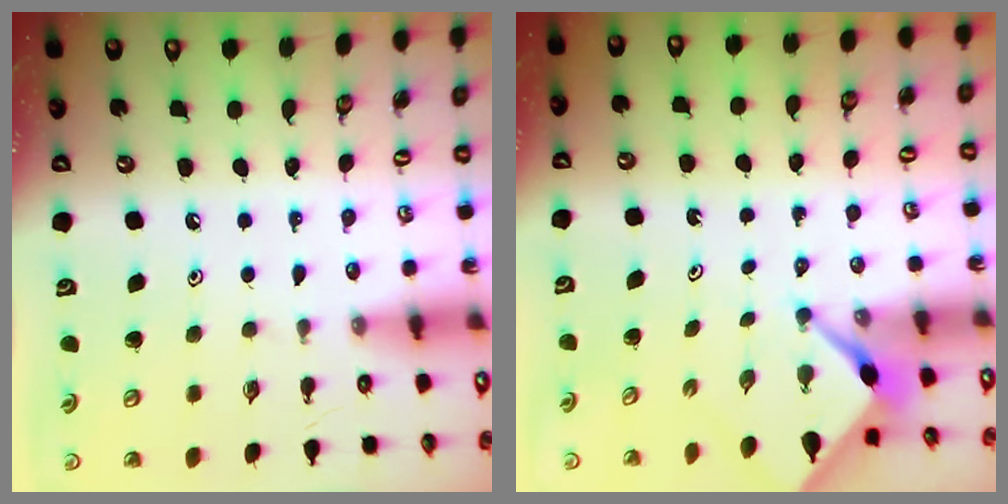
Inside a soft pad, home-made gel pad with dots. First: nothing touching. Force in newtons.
{"total": 2.2, "press": 2.2, "slide": 0.3}